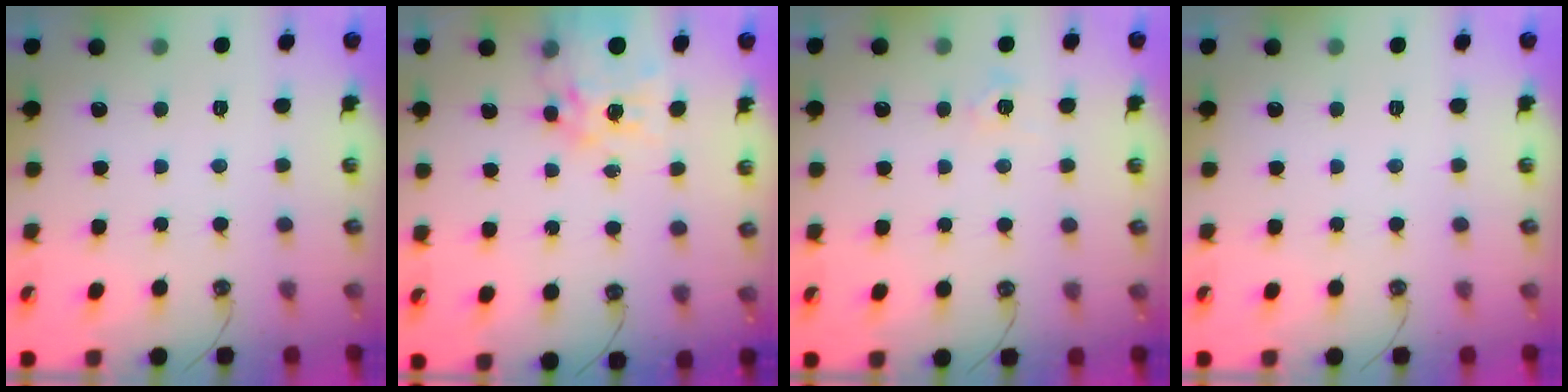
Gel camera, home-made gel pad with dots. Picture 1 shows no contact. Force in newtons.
{"total": 14.3, "press": 14.2, "slide": 1.4}
{"total": 6.1, "press": 6.1, "slide": 0.5}
{"total": 0.0}